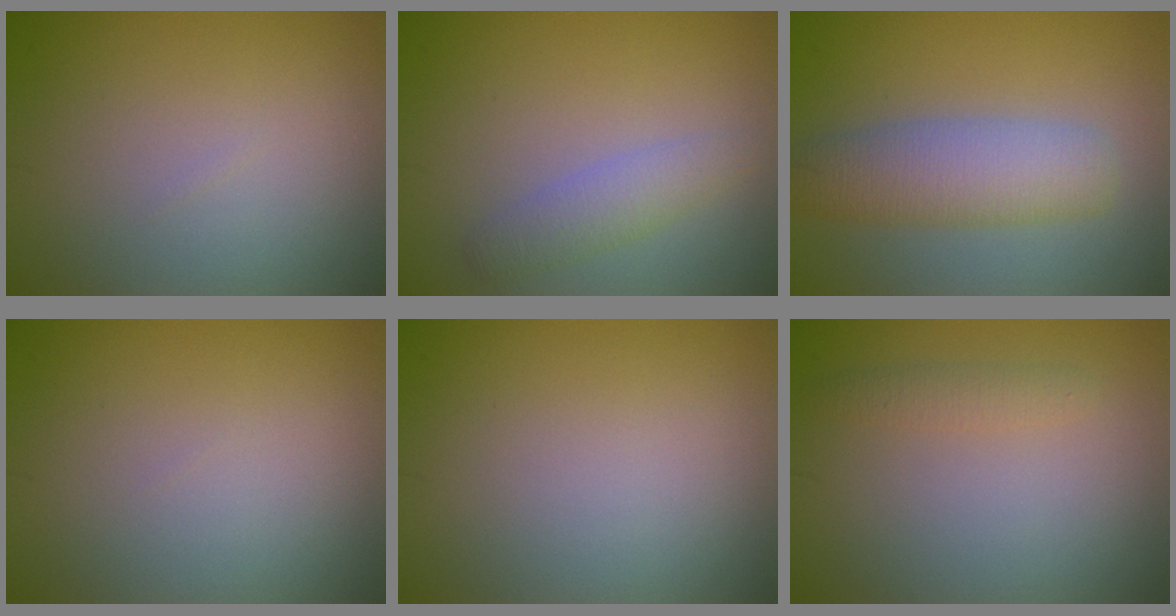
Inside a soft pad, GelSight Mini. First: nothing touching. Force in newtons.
{"total": 2.4, "press": 2.3, "slide": 0.1}
{"total": 5.2, "press": 5.2, "slide": 0.2}
{"total": 0.0}
{"total": 0.0}
{"total": 1.3, "press": 1.3, "slide": 0.0}